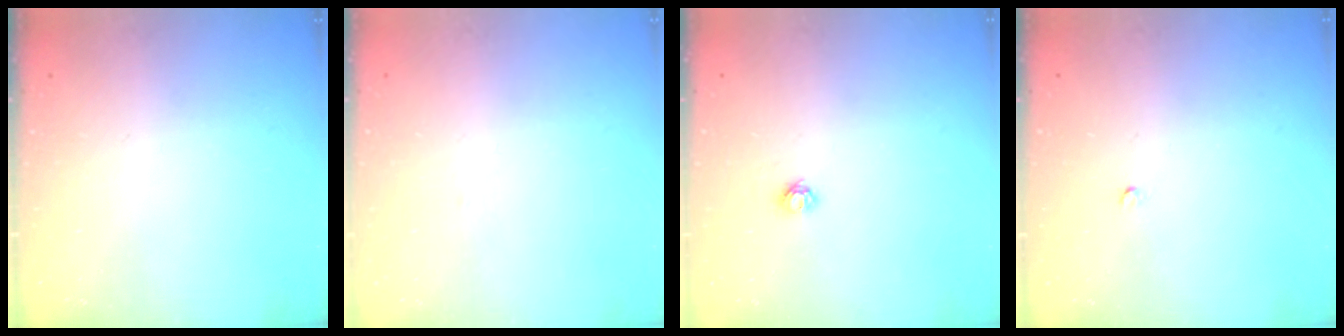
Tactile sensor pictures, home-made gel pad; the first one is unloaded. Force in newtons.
{"total": 1.1, "press": 1.1, "slide": 0.1}
{"total": 3.8, "press": 3.8, "slide": 0.5}
{"total": 2.0, "press": 2.0, "slide": 0.3}